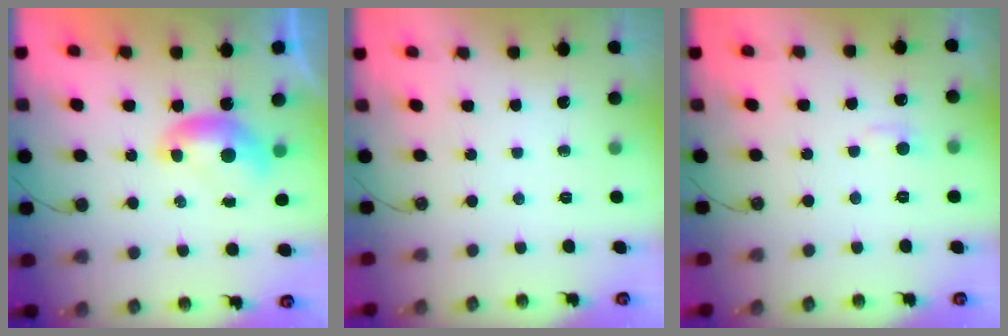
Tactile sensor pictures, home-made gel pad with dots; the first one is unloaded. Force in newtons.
{"total": 0.0}
{"total": 1.5, "press": 1.3, "slide": 0.8}